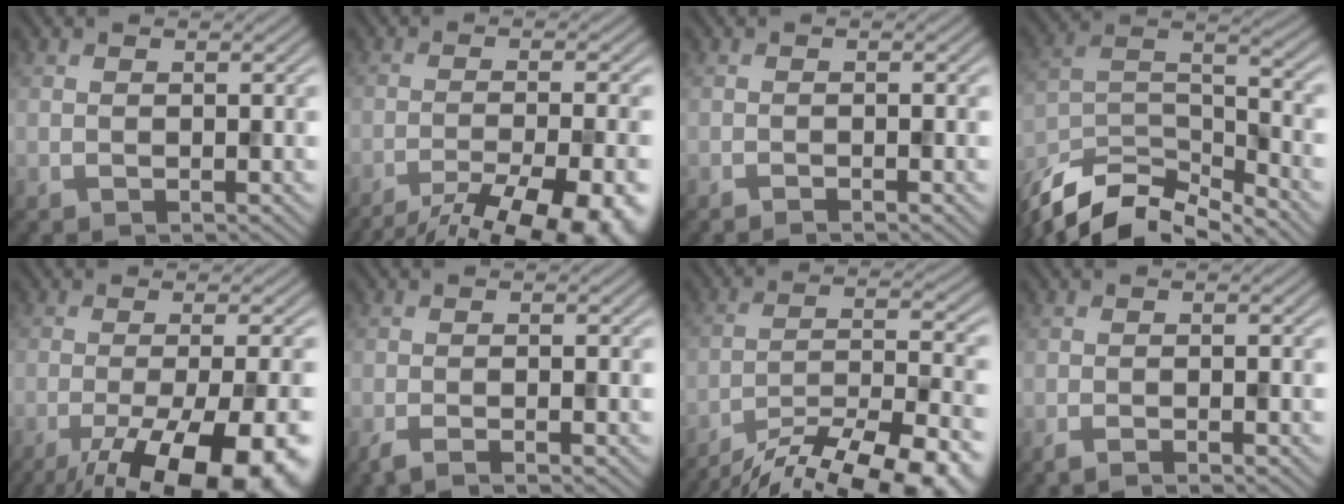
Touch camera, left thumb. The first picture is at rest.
{"total": 14.5, "force": [-11.1, 3.7, 8.6], "torque": [-0.122, -0.020, -0.140]}
{"total": 1.0, "force": [-0.8, 0.0, 0.6], "torque": [-0.007, 0.002, -0.017]}
{"total": 12.9, "force": [-10.5, 4.1, 6.4], "torque": [-0.139, -0.009, -0.192]}
{"total": 16.3, "force": [-8.8, 4.7, 12.9], "torque": [-0.177, -0.027, -0.120]}
{"total": 2.5, "force": [-1.6, 0.3, 1.9], "torque": [-0.031, -0.001, -0.039]}
{"total": 16.9, "force": [-14.1, 4.1, 8.3], "torque": [-0.120, -0.017, -0.203]}
{"total": 1.8, "force": [-1.3, 0.1, 1.2], "torque": [-0.019, 0.000, -0.027]}